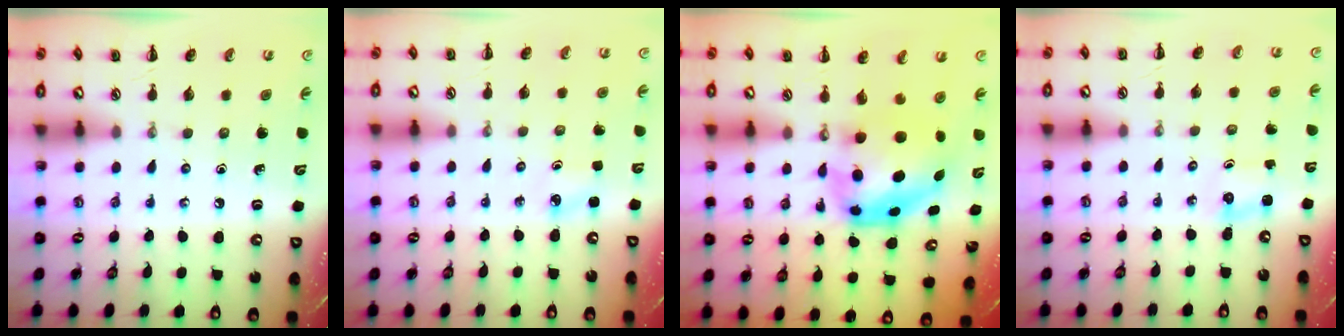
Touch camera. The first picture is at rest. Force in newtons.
{"total": 3.0, "press": 2.8, "slide": 0.9}
{"total": 7.0, "press": 6.8, "slide": 1.9}
{"total": 0.9, "press": 0.9, "slide": 0.3}